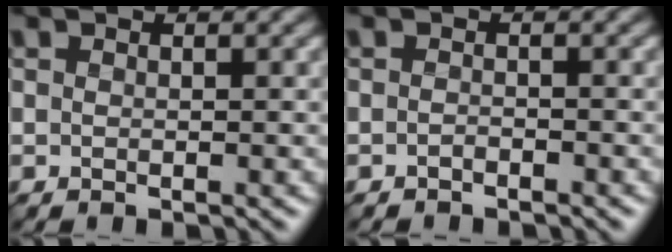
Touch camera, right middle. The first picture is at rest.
{"total": 0.7, "force": [-0.6, -0.1, -0.1], "torque": [-0.001, 0.003, -0.013]}